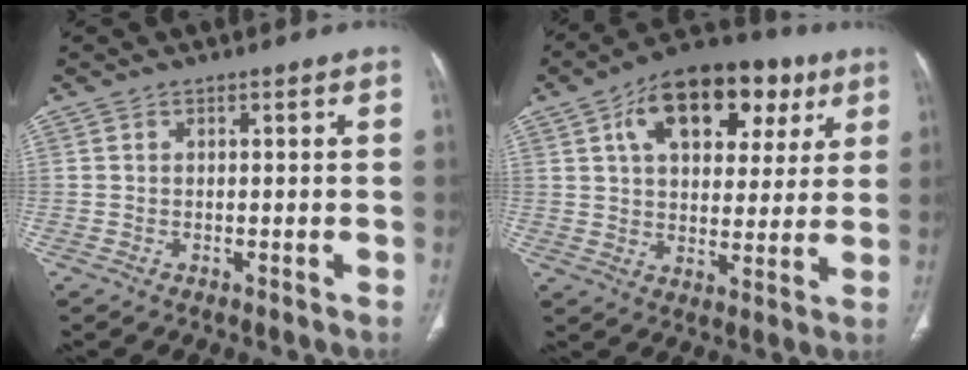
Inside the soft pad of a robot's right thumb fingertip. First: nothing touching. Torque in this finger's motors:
{"motor_torque": [0.61, 3.86, 1.33, 0.06, 0.18]}